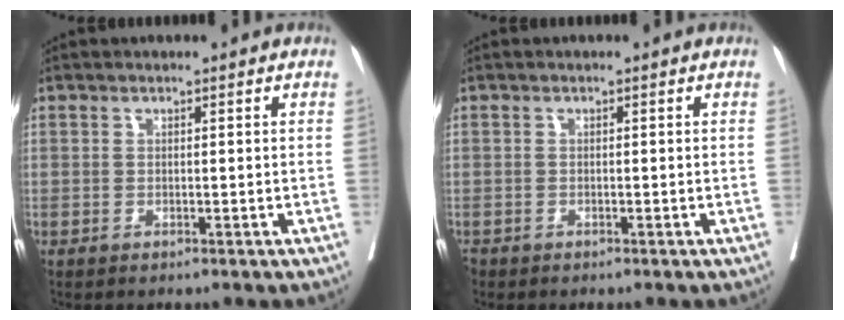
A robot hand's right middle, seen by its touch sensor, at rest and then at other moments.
{"total": 1.2, "force": [-0.9, 0.7, 0.3], "torque": [-0.009, -0.004, -0.015]}